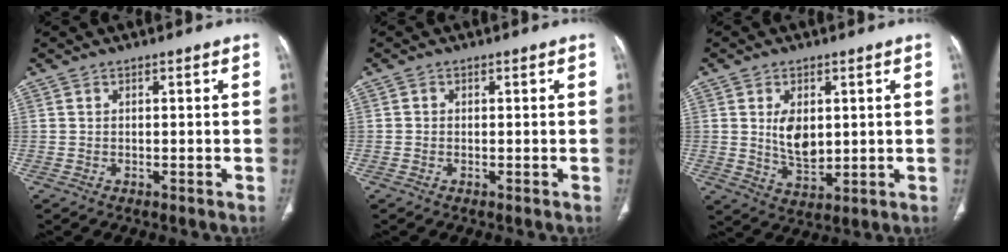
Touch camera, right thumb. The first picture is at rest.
{"total": 0.5, "force": [-0.1, 0.5, 0.2], "torque": [-0.003, 0.001, -0.004]}
{"total": 7.3, "force": [1.3, 4.5, 5.6], "torque": [-0.077, -0.017, 0.032]}